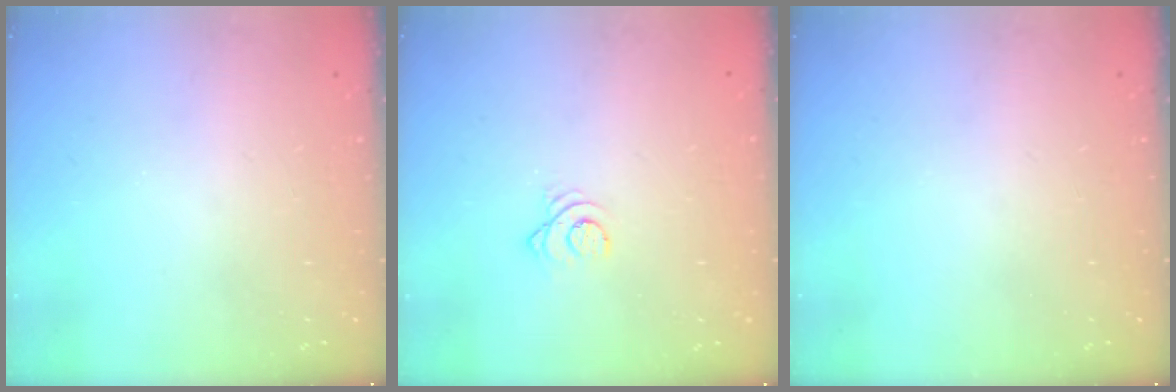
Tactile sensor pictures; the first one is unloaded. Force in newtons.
{"total": 2.6, "press": 2.6, "slide": 0.3}
{"total": 0.0}